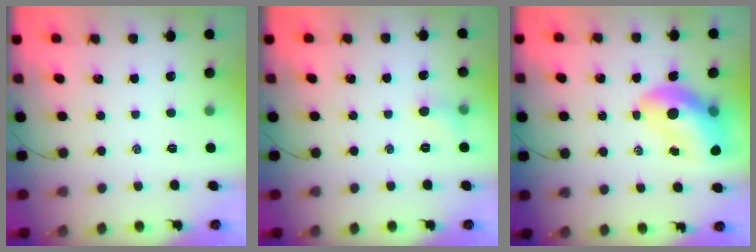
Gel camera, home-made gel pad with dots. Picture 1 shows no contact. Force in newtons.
{"total": 4.1, "press": 3.8, "slide": 1.4}
{"total": 12.9, "press": 12.4, "slide": 3.6}